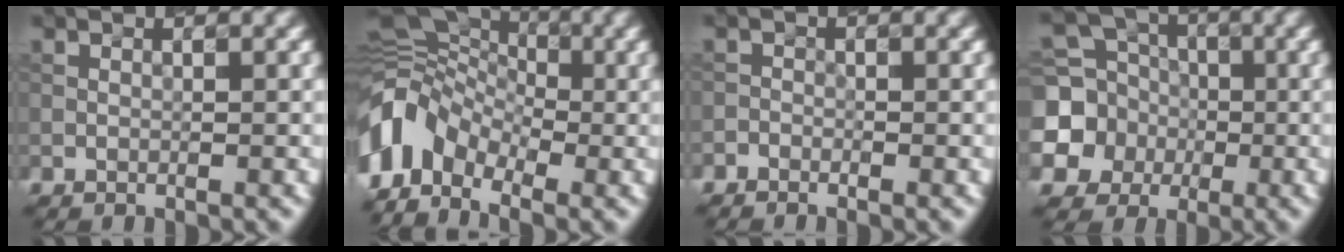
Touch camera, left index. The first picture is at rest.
{"total": 7.0, "force": [-3.2, 4.7, 4.1], "torque": [-0.075, 0.008, -0.082]}
{"total": 0.9, "force": [-0.8, 0.4, 0.1], "torque": [0.003, 0.000, -0.019]}
{"total": 8.7, "force": [-1.0, 8.1, 3.0], "torque": [-0.084, 0.000, -0.049]}